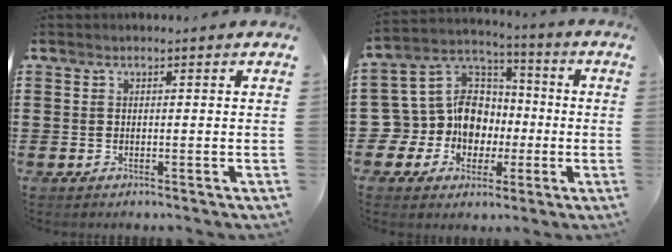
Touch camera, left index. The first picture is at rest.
{"total": 11.1, "force": [-2.3, 10.2, 3.8], "torque": [-0.117, 0.014, -0.037]}